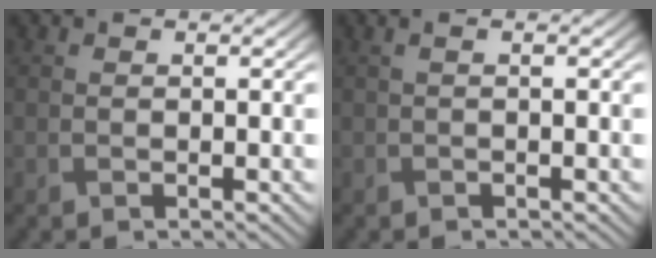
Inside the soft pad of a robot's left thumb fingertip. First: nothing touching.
{"total": 0.8, "force": [0.1, 0.3, 0.7], "torque": [-0.009, 0.004, -0.003]}